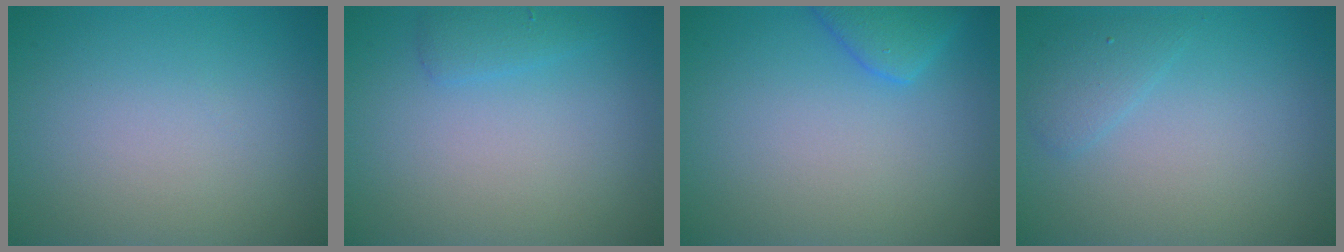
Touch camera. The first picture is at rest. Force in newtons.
{"total": 1.3, "press": 1.3, "slide": 0.1}
{"total": 2.5, "press": 2.5, "slide": 0.4}
{"total": 1.5, "press": 1.5, "slide": 0.1}